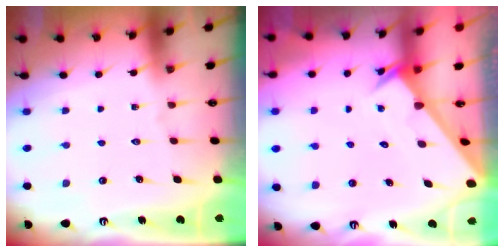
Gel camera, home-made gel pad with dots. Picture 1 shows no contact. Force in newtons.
{"total": 1.6, "press": 1.6, "slide": 0.1}